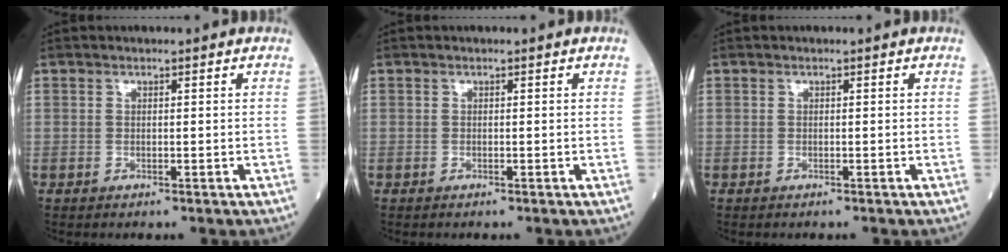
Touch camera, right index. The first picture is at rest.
{"total": 0.0}
{"total": 0.0}